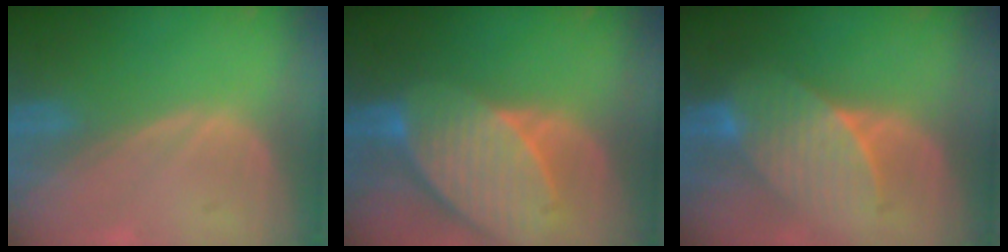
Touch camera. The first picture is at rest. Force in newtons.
{"total": 10.7, "press": 9.4, "slide": 5.0}
{"total": 7.2, "press": 7.1, "slide": 1.1}